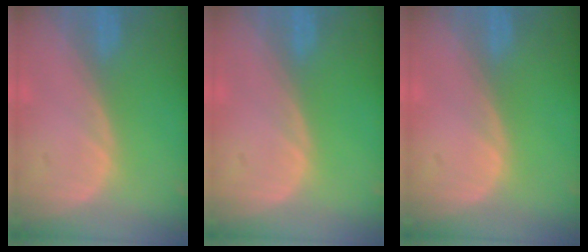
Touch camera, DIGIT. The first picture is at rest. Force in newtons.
{"total": 0.0}
{"total": 0.0}